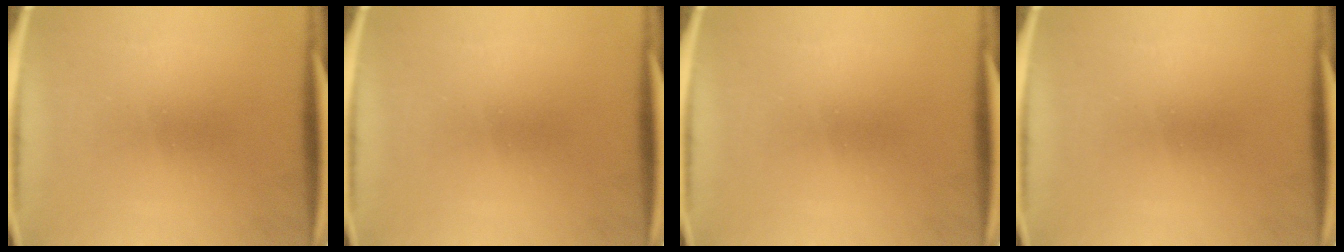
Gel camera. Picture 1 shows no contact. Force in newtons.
{"total": 0.0}
{"total": 0.0}
{"total": 0.0}